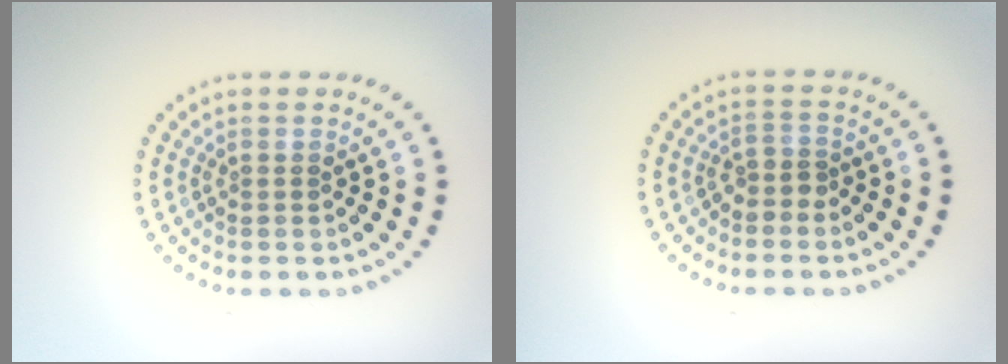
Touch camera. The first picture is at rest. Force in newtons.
{"total": 1.5, "press": 1.2, "slide": 0.9}